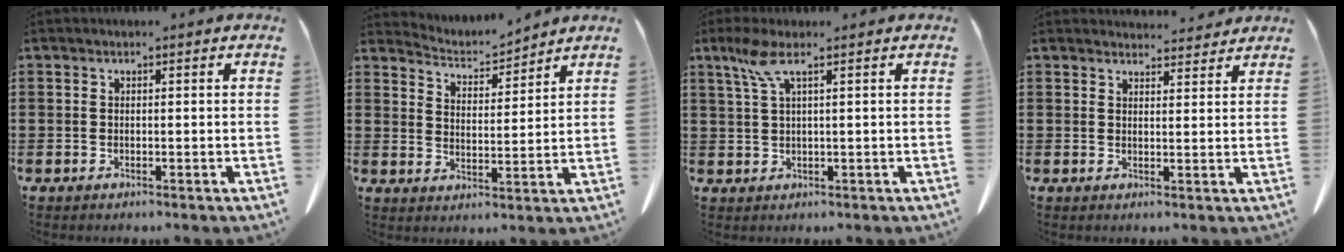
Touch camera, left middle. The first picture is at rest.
{"total": 3.4, "force": [3.4, -0.4, -0.3], "torque": [-0.006, -0.024, 0.058]}
{"total": 3.8, "force": [1.9, 0.3, 3.3], "torque": [-0.080, -0.001, 0.029]}
{"total": 3.2, "force": [3.2, 0.4, 0.2], "torque": [-0.004, -0.013, 0.058]}